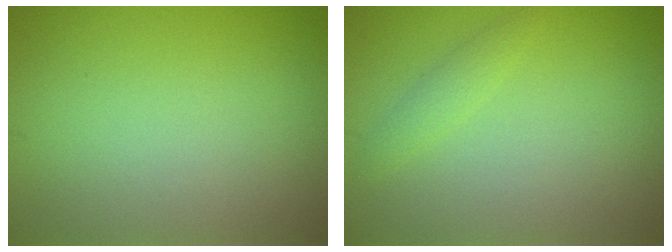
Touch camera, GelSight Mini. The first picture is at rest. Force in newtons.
{"total": 1.1, "press": 1.1, "slide": 0.1}